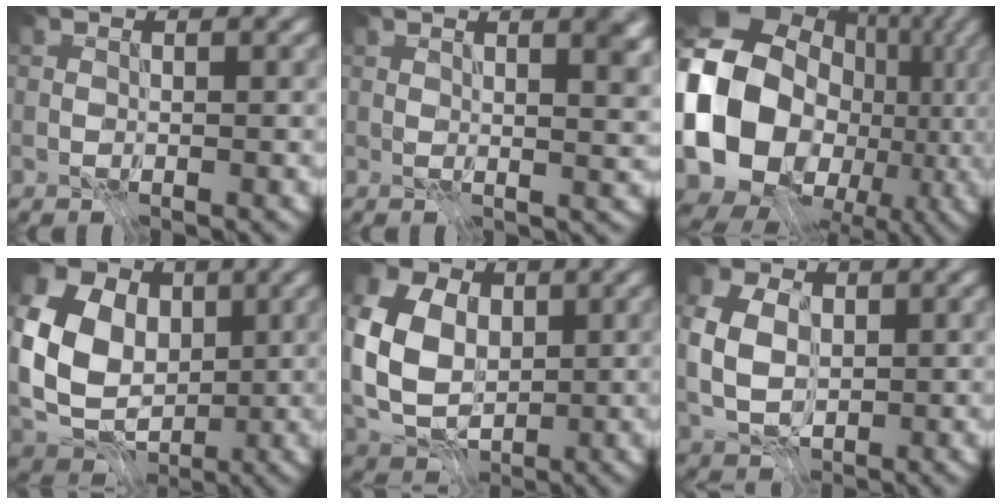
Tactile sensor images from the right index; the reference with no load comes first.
{"total": 3.0, "force": [1.7, 0.6, 2.5], "torque": [-0.032, -0.001, 0.028]}
{"total": 19.4, "force": [-0.8, 16.4, 10.4], "torque": [-0.219, -0.018, 0.001]}
{"total": 12.1, "force": [1.5, 9.3, 7.6], "torque": [-0.157, 0.003, 0.025]}
{"total": 9.5, "force": [0.9, 7.0, 6.4], "torque": [-0.161, 0.003, 0.018]}
{"total": 6.5, "force": [0.5, 4.9, 4.3], "torque": [-0.103, 0.012, 0.002]}